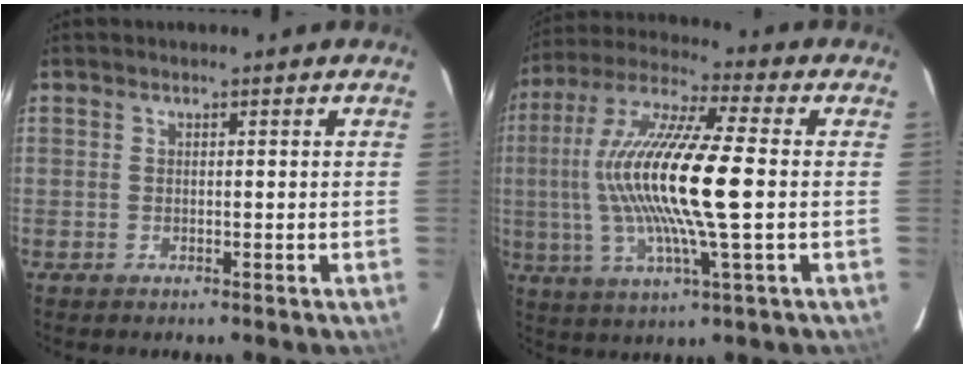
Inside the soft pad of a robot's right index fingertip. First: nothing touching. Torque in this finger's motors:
{"motor_torque": [1.53, -0.61, 1.05, 0.21]}